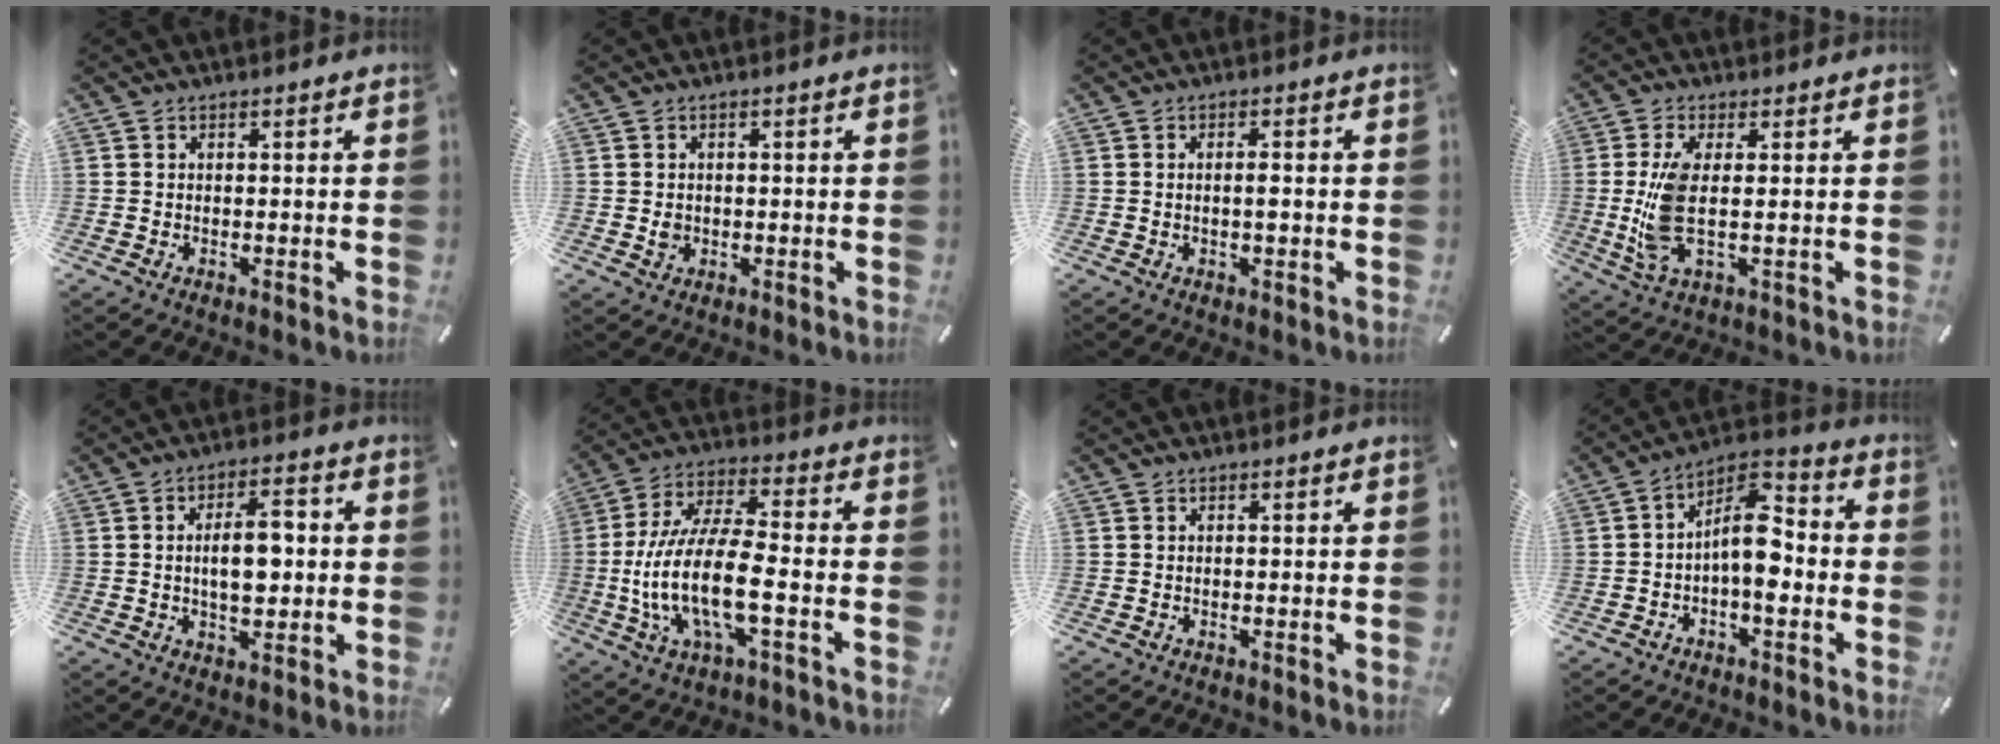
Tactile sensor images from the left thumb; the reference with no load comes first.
{"total": 1.9, "force": [-0.1, 1.6, 1.0], "torque": [-0.012, 0.001, -0.005]}
{"total": 2.2, "force": [-0.1, 0.9, 2.0], "torque": [-0.038, 0.002, -0.003]}
{"total": 9.5, "force": [0.3, 3.1, 9.0], "torque": [-0.199, -0.023, 0.005]}
{"total": 9.5, "force": [0.2, 5.1, 8.1], "torque": [-0.137, 0.005, -0.003]}
{"total": 17.3, "force": [-4.0, 6.4, 15.6], "torque": [-0.333, -0.010, -0.073]}
{"total": 0.0}
{"total": 10.6, "force": [-1.7, 5.5, 8.8], "torque": [-0.154, -0.002, -0.030]}